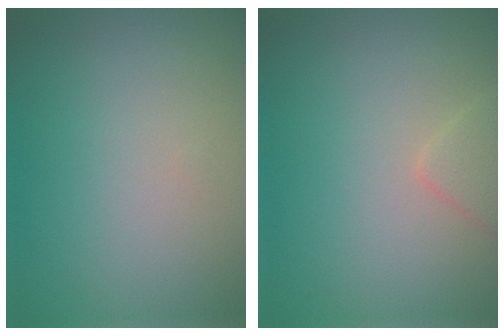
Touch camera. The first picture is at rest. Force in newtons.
{"total": 1.4, "press": 1.4, "slide": 0.1}